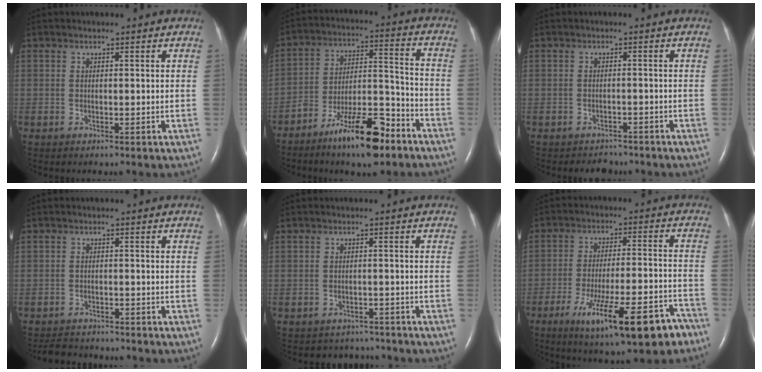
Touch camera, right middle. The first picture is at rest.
{"total": 13.7, "force": [-9.4, 3.3, 9.5], "torque": [-0.161, 0.012, -0.161]}
{"total": 2.7, "force": [-2.3, 1.2, -0.3], "torque": [-0.005, 0.003, -0.034]}
{"total": 4.5, "force": [-4.3, 1.1, 0.5], "torque": [-0.013, -0.009, -0.068]}
{"total": 4.3, "force": [-3.9, 1.8, -0.6], "torque": [0.005, 0.013, -0.049]}
{"total": 16.1, "force": [-9.8, 2.8, 12.4], "torque": [-0.170, -0.010, -0.145]}